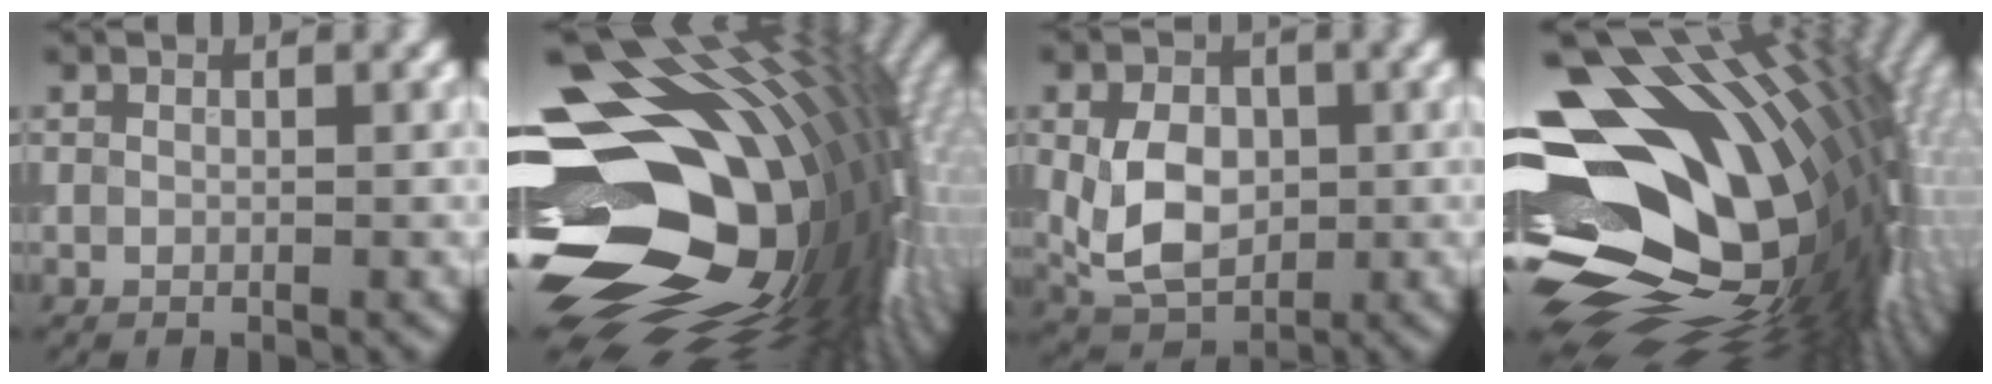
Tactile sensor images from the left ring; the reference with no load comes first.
{"total": 20.9, "force": [-0.7, 13.9, 15.6], "torque": [-0.274, -0.026, -0.014]}
{"total": 6.1, "force": [0.1, 4.2, 4.3], "torque": [-0.085, -0.003, 0.002]}
{"total": 20.2, "force": [1.4, 12.9, 15.5], "torque": [-0.239, -0.004, 0.035]}